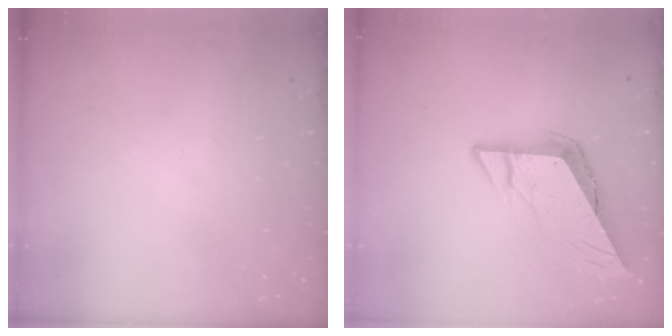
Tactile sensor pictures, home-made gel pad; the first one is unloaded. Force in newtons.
{"total": 9.8, "press": 9.8, "slide": 0.6}